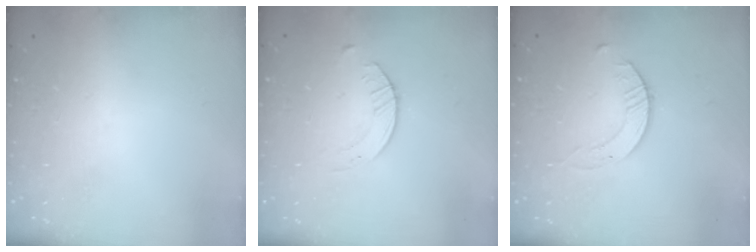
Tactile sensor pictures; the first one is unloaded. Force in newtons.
{"total": 2.1, "press": 2.0, "slide": 0.3}
{"total": 2.8, "press": 2.8, "slide": 0.3}